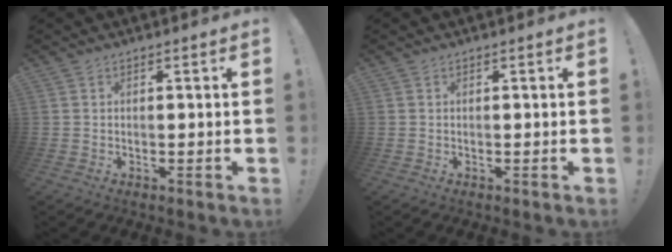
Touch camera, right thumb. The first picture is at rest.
{"total": 0.0}